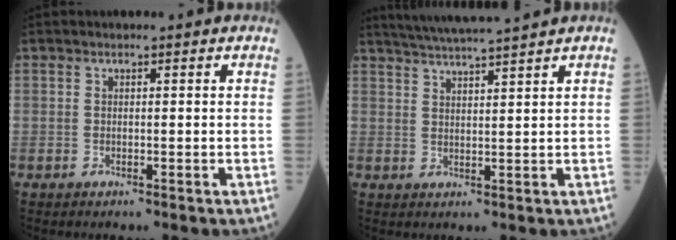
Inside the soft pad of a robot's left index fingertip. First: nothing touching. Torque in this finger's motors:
{"motor_torque": [1.05, -1.08, 0.46, 0.10]}